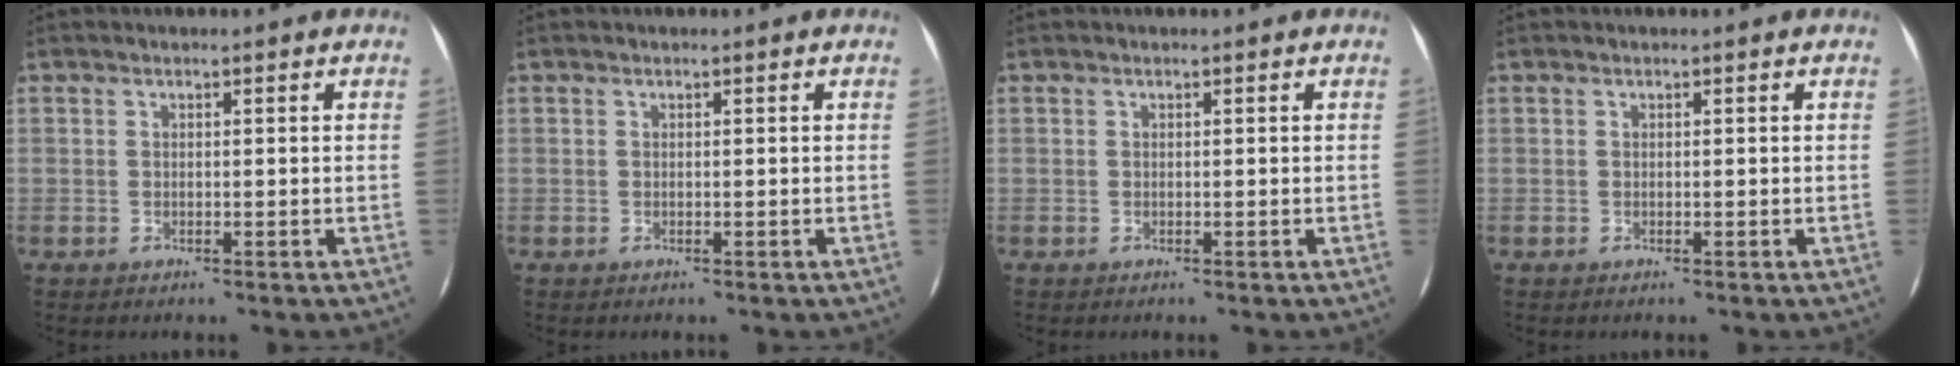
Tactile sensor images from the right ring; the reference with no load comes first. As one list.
[{"total": 0.0}, {"total": 0.0}, {"total": 0.0}]